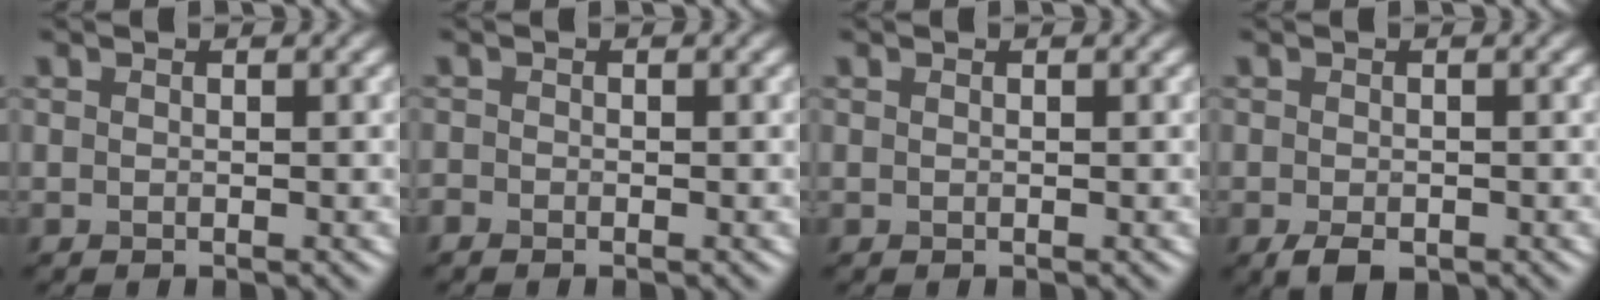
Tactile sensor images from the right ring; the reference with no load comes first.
{"total": 0.6, "force": [-0.5, 0.3, 0.1], "torque": [0.002, -0.004, -0.012]}
{"total": 0.0}
{"total": 2.0, "force": [-1.1, 1.0, 1.3], "torque": [-0.025, -0.006, -0.018]}